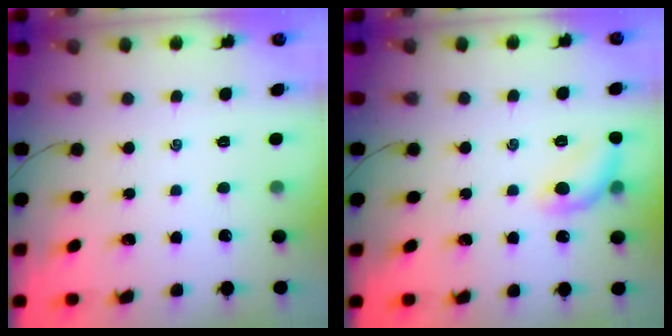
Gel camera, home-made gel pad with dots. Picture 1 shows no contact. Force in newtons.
{"total": 9.1, "press": 9.1, "slide": 0.1}